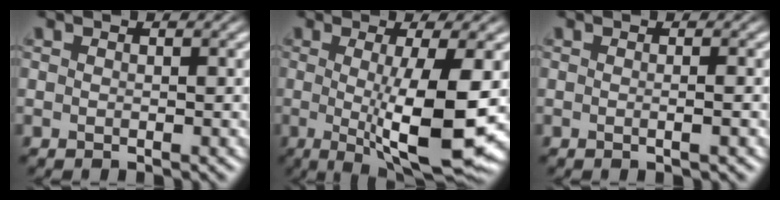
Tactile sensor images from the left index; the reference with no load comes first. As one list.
[{"total": 9.4, "force": [-0.8, 2.1, 9.1], "torque": [-0.134, -0.022, -0.006]}, {"total": 1.6, "force": [0.2, 0.8, 1.4], "torque": [0.012, 0.004, -0.012]}]